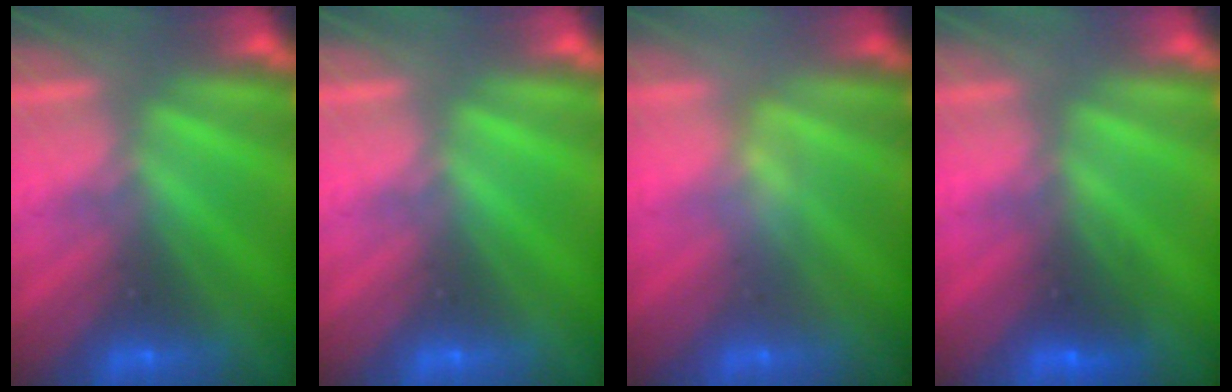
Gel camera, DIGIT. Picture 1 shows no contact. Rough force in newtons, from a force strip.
{"total": 0.0}
{"total": 2.4}
{"total": 2.7}